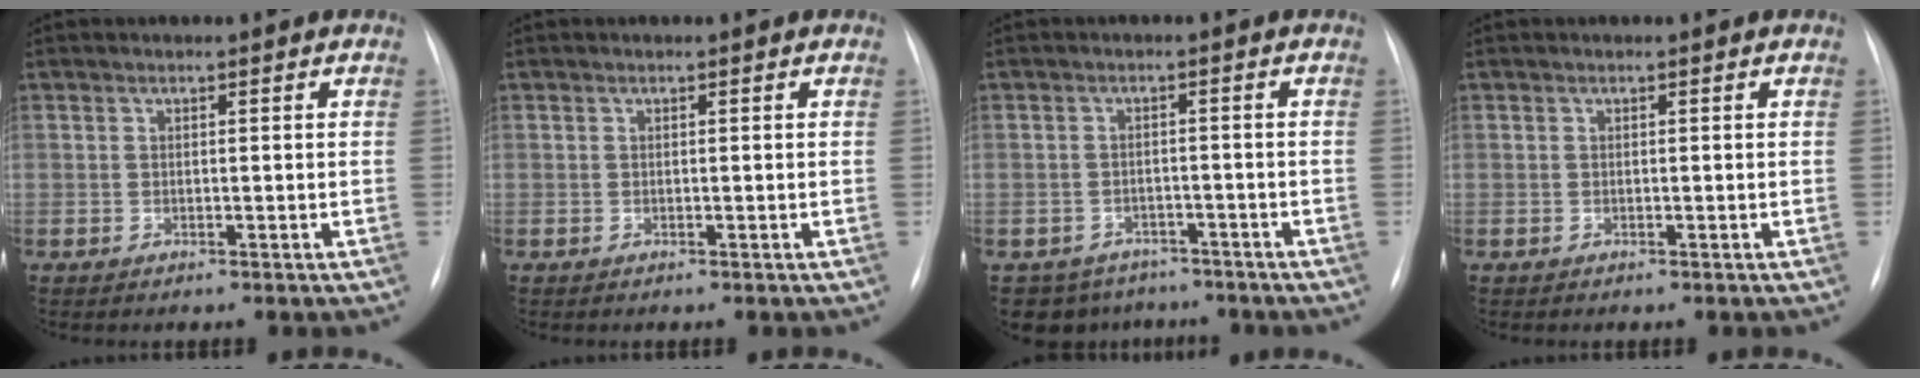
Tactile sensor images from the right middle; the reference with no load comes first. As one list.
[{"total": 0.0}, {"total": 7.1, "force": [-5.6, 4.4, 0.3], "torque": [-0.003, 0.015, -0.069]}, {"total": 0.0}]